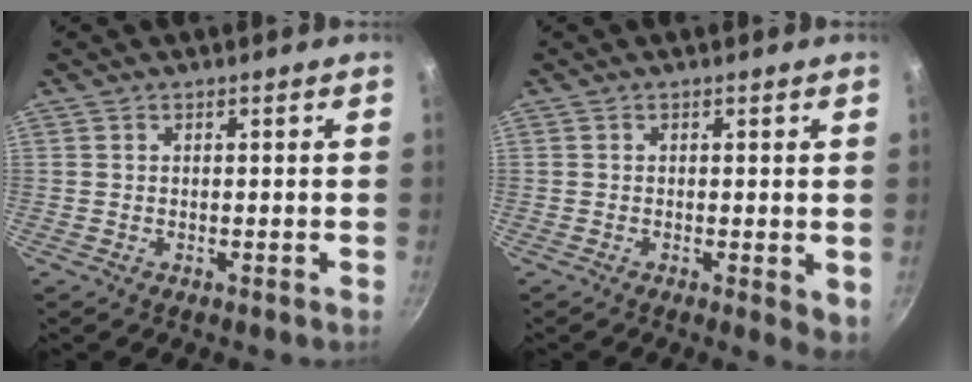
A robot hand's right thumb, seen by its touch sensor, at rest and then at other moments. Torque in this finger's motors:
{"motor_torque": [0.00, 0.38, 0.18, -0.17, 0.01]}